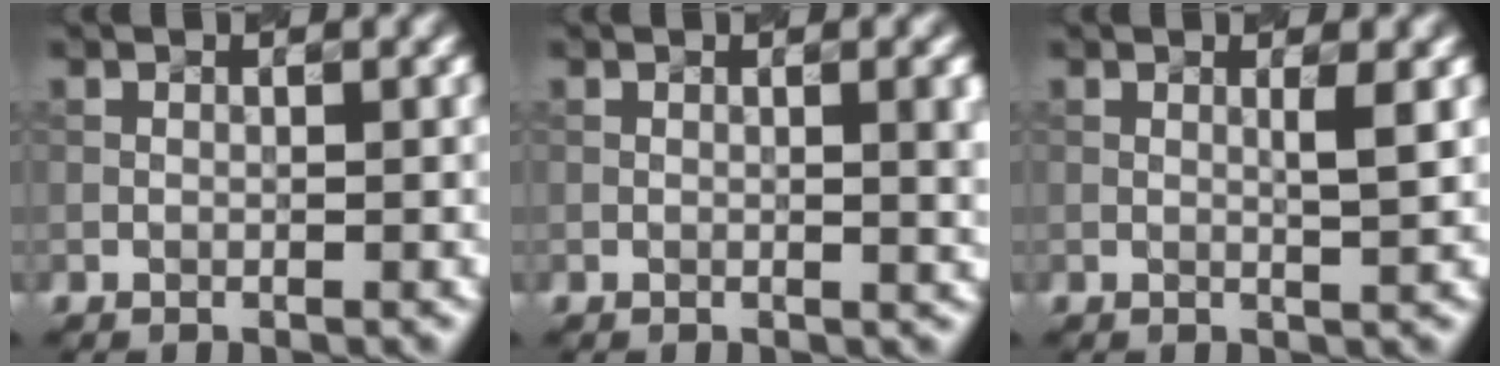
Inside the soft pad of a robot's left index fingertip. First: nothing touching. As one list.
[{"total": 3.0, "force": [0.3, 0.9, 2.9], "torque": [-0.024, 0.007, 0.008]}, {"total": 1.5, "force": [0.2, 0.2, 1.5], "torque": [-0.022, 0.001, 0.005]}]